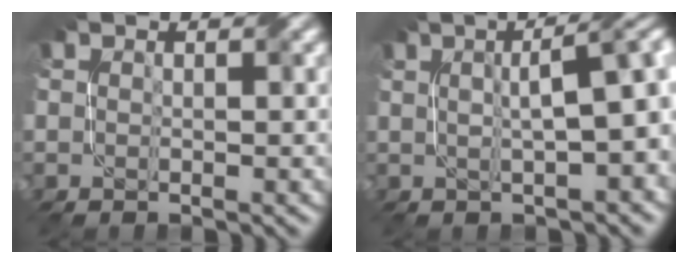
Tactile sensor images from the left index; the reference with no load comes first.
{"total": 6.7, "force": [1.3, 2.0, 6.2], "torque": [-0.068, 0.022, 0.028]}